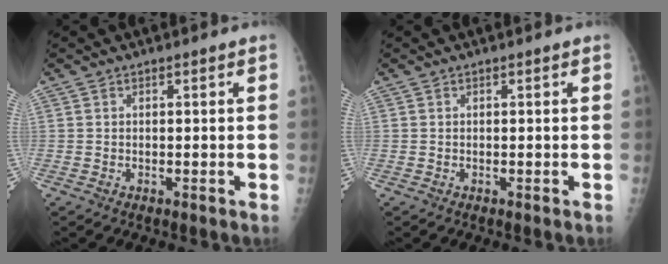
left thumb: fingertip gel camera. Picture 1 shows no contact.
{"total": 0.0}